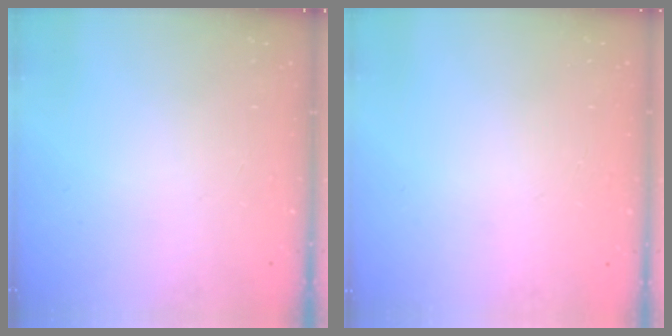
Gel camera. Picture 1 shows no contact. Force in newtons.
{"total": 0.0}